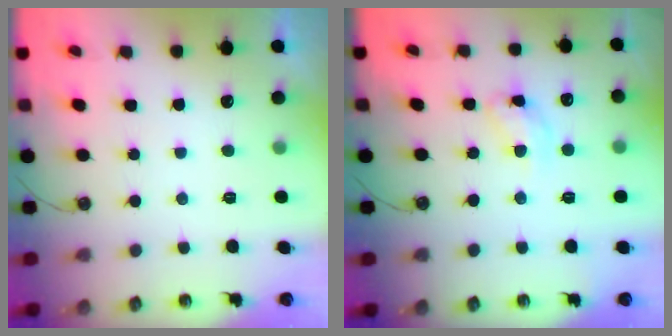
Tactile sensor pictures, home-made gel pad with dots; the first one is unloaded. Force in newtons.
{"total": 10.6, "press": 10.6, "slide": 0.8}